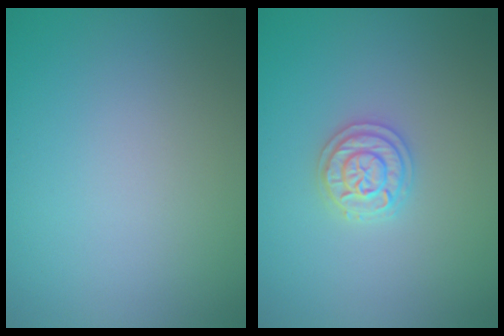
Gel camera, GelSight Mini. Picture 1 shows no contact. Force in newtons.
{"total": 2.3, "press": 2.3, "slide": 0.5}